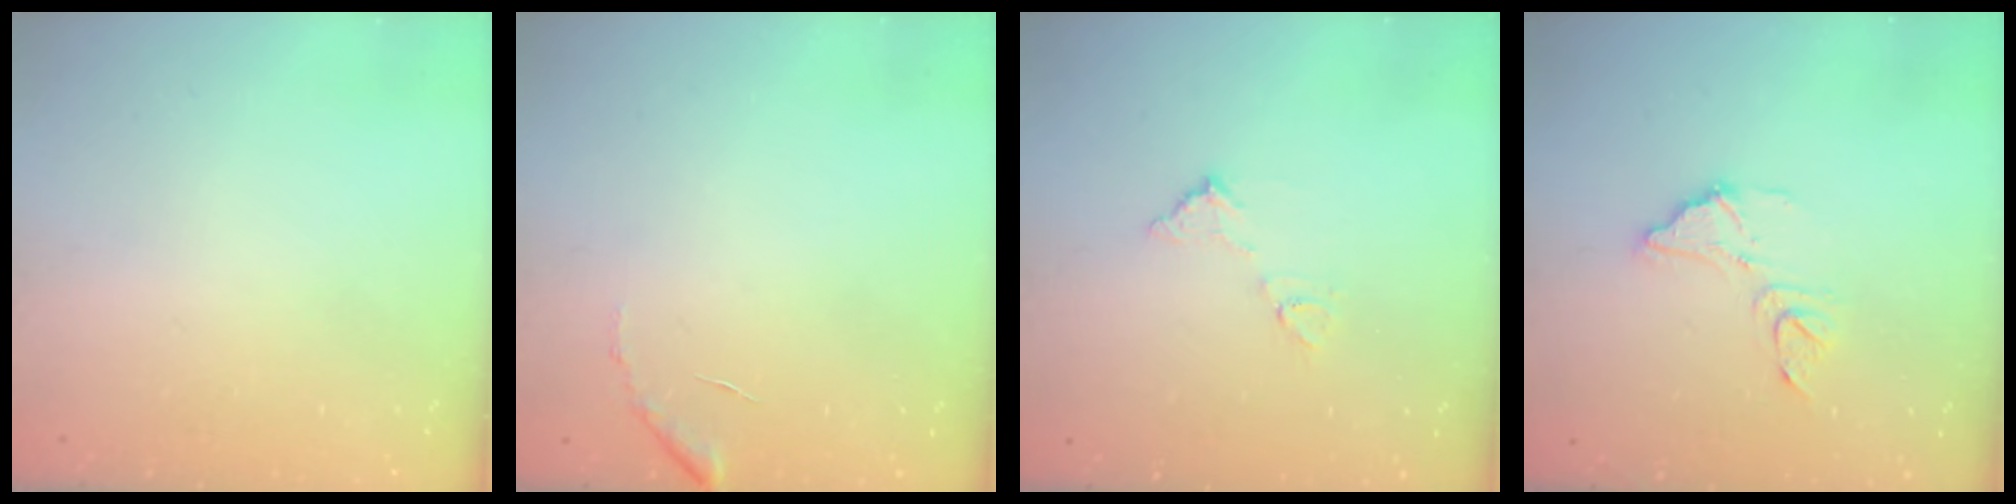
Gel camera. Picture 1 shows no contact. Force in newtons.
{"total": 6.2, "press": 6.2, "slide": 0.2}
{"total": 6.3, "press": 6.3, "slide": 0.3}
{"total": 10.9, "press": 10.8, "slide": 1.1}